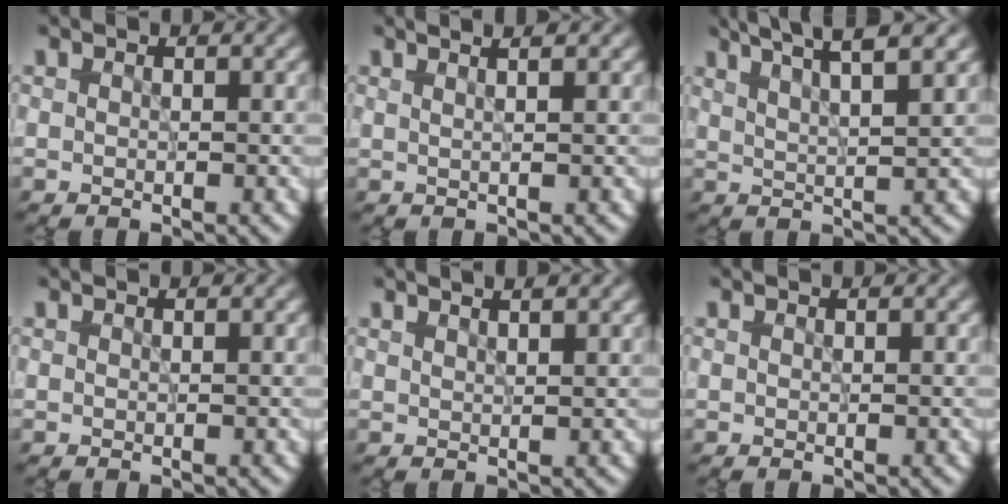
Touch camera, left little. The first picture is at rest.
{"total": 4.1, "force": [2.4, 1.8, 2.8], "torque": [-0.014, 0.029, -0.003]}
{"total": 7.1, "force": [5.1, 1.5, 4.7], "torque": [-0.050, 0.026, 0.051]}
{"total": 0.0}
{"total": 3.2, "force": [2.2, 1.2, 2.0], "torque": [0.000, 0.016, 0.002]}
{"total": 0.0}